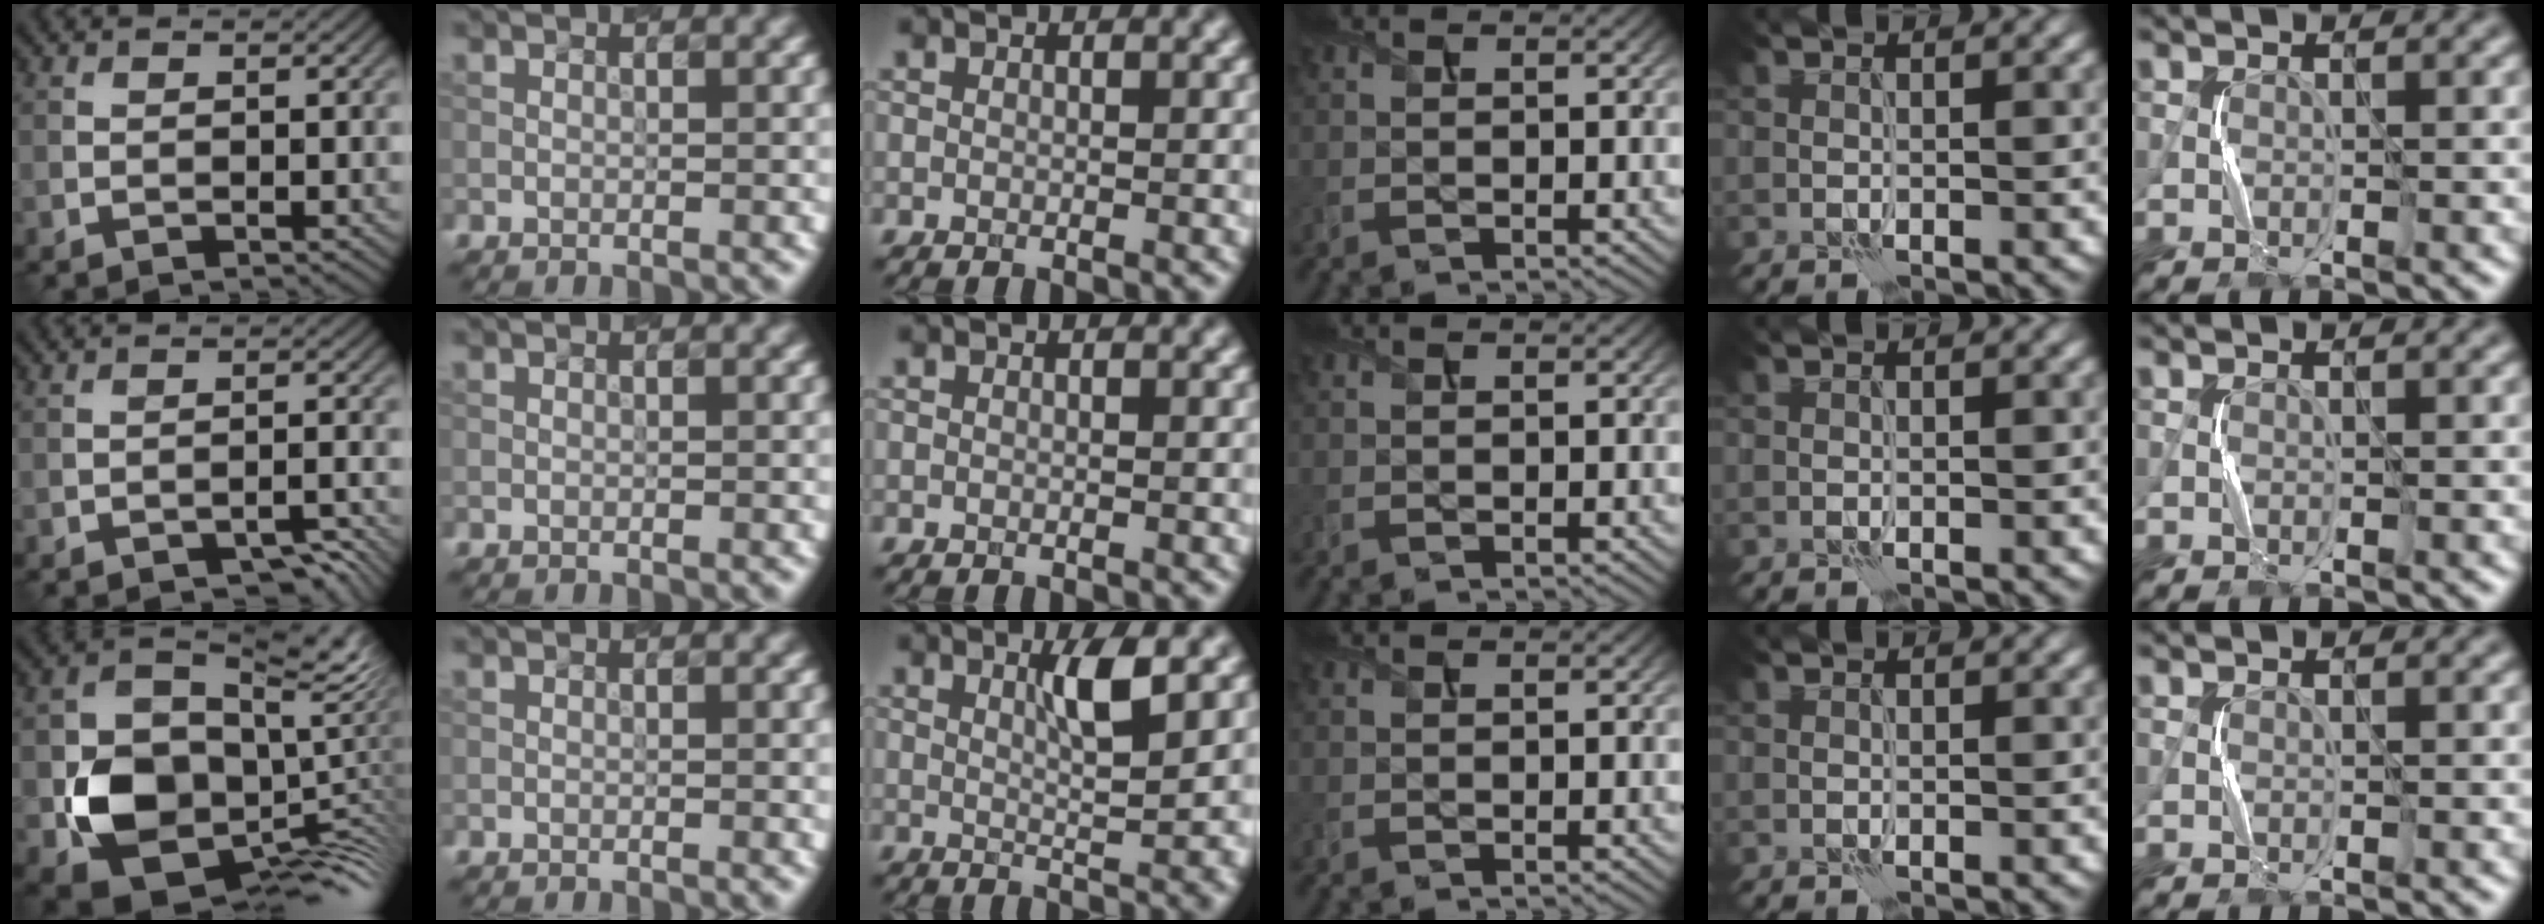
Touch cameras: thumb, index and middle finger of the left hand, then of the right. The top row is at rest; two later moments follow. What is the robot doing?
{"motion": "squeeze", "object": "stress ball aka squeeze ball"}